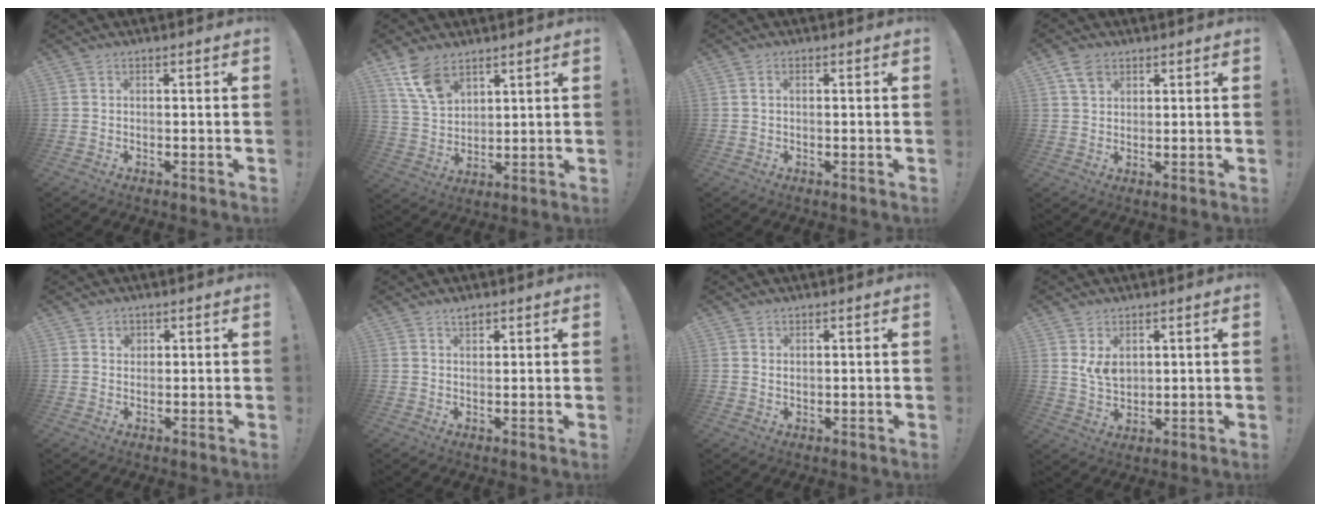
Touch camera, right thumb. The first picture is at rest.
{"total": 10.7, "force": [7.0, 6.0, 5.4], "torque": [-0.094, -0.035, 0.137]}
{"total": 1.2, "force": [0.3, 0.6, 0.9], "torque": [-0.021, 0.003, 0.005]}
{"total": 5.0, "force": [3.2, 3.3, 2.1], "torque": [-0.032, -0.006, 0.060]}
{"total": 1.9, "force": [1.0, 1.6, 0.4], "torque": [0.005, -0.005, 0.016]}
{"total": 2.4, "force": [2.0, 0.8, 1.1], "torque": [-0.006, -0.014, 0.034]}
{"total": 1.2, "force": [0.9, 0.7, 0.5], "torque": [-0.008, 0.000, 0.016]}
{"total": 6.4, "force": [2.8, 4.3, 3.9], "torque": [-0.055, -0.015, 0.054]}